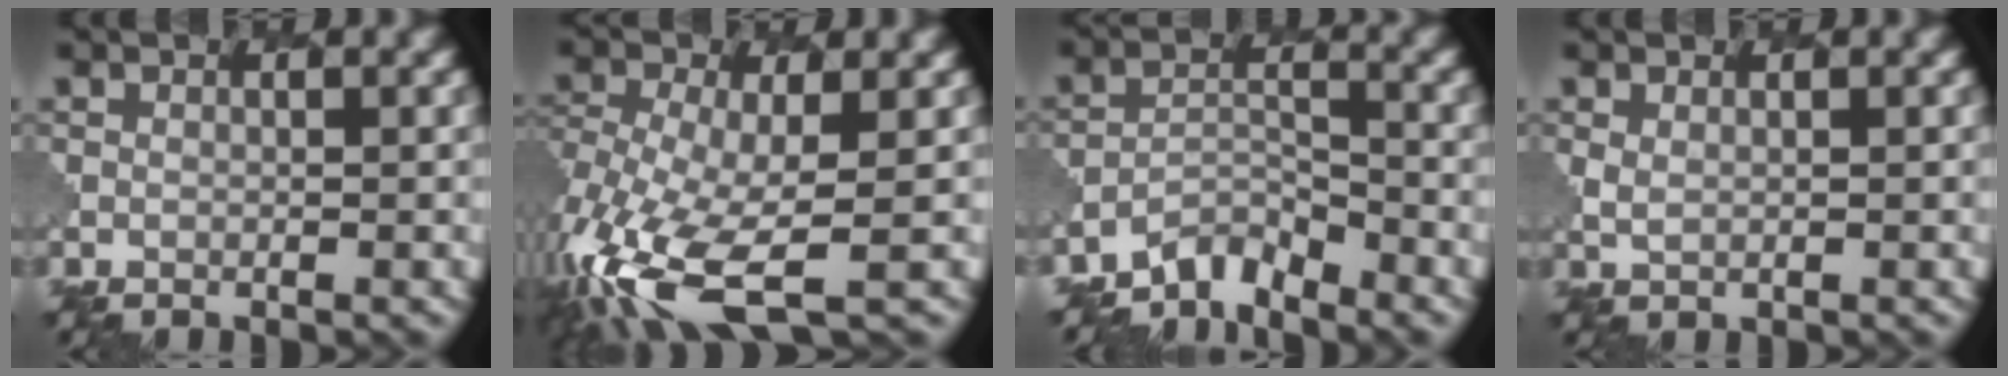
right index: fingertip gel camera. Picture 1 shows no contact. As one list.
[{"total": 9.2, "force": [-4.1, 3.9, 7.2], "torque": [-0.166, -0.019, -0.079]}, {"total": 3.2, "force": [-3.0, 0.8, 0.6], "torque": [-0.008, 0.000, -0.063]}, {"total": 0.9, "force": [0.8, 0.2, 0.4], "torque": [-0.012, -0.004, 0.020]}]